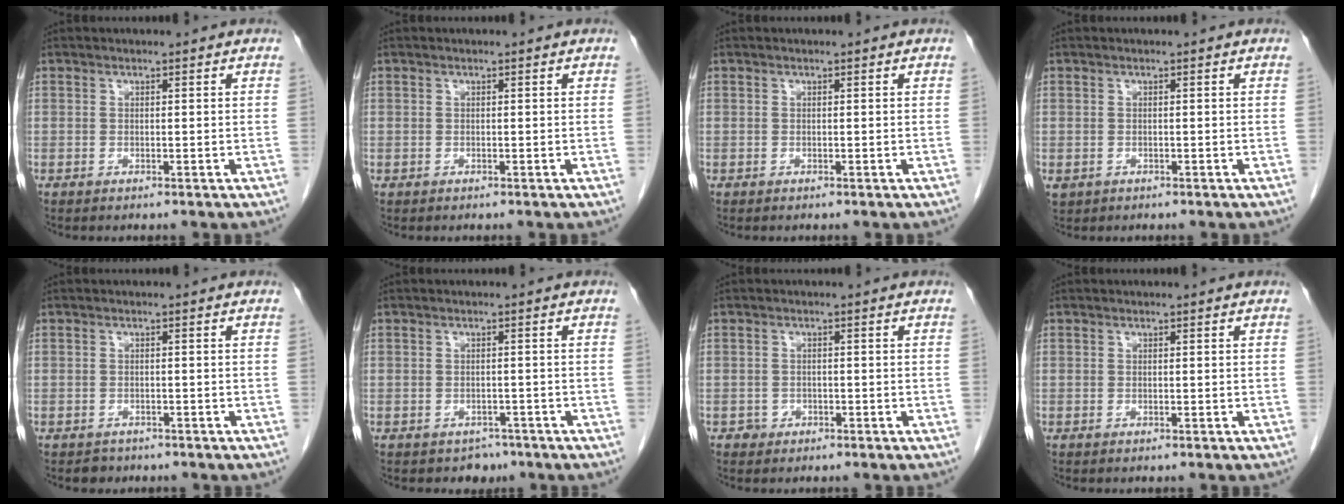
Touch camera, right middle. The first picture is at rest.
{"total": 0.0}
{"total": 0.0}
{"total": 1.5, "force": [-0.4, 1.3, 0.5], "torque": [-0.011, 0.002, 0.004]}
{"total": 1.4, "force": [-1.1, 0.9, -0.1], "torque": [-0.008, 0.000, -0.016]}
{"total": 2.3, "force": [-1.7, 1.5, 0.2], "torque": [-0.007, 0.004, -0.021]}
{"total": 1.3, "force": [-0.7, 1.1, 0.1], "torque": [0.002, 0.005, -0.011]}
{"total": 0.0}